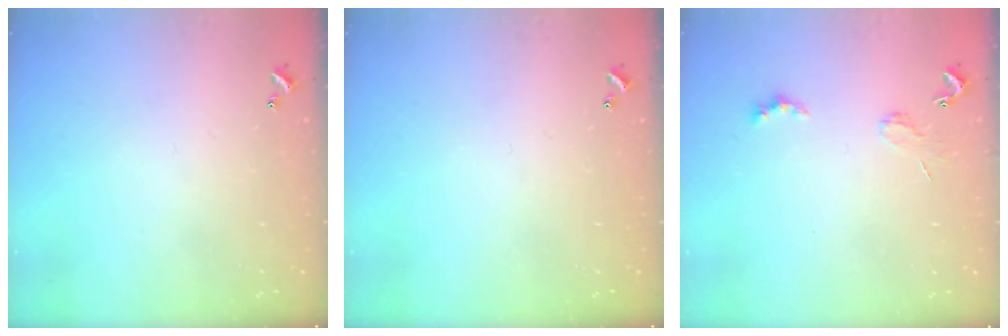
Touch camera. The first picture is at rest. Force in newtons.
{"total": 0.0}
{"total": 2.0, "press": 1.9, "slide": 0.4}